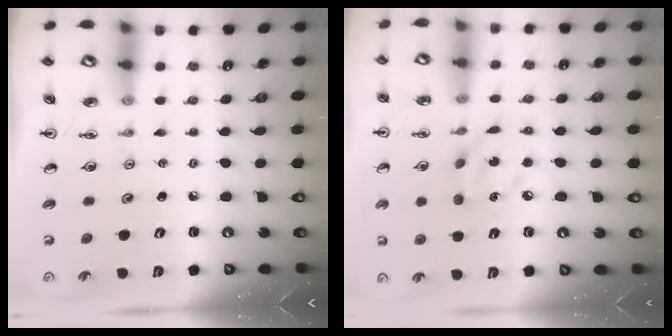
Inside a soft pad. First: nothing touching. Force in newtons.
{"total": 7.4, "press": 7.4, "slide": 0.3}